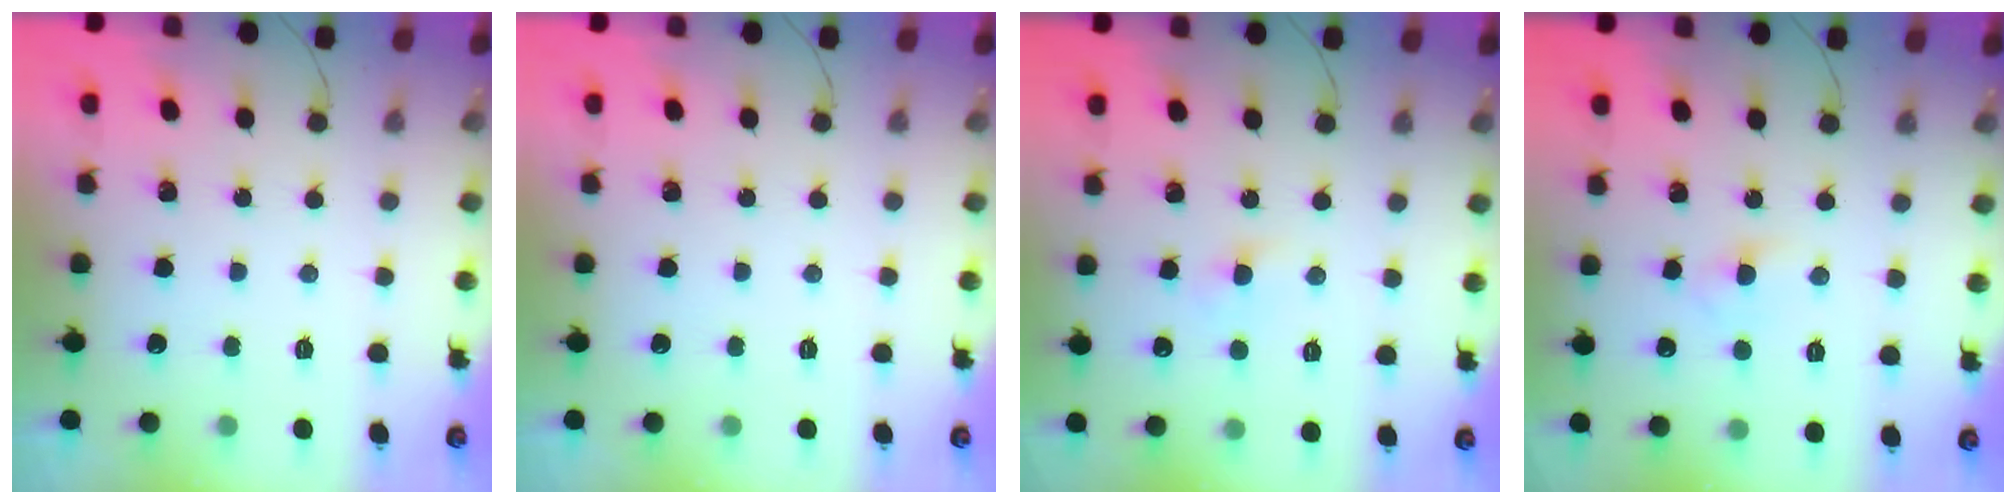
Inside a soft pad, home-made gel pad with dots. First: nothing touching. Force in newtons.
{"total": 0.0}
{"total": 2.3, "press": 2.1, "slide": 0.9}
{"total": 3.0, "press": 2.8, "slide": 1.2}